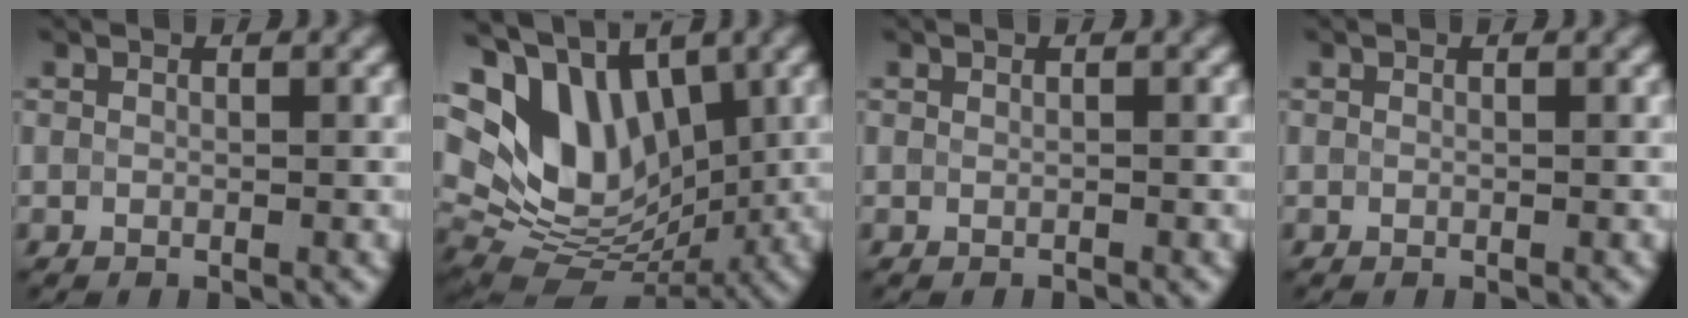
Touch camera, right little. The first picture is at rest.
{"total": 14.1, "force": [4.0, 9.6, 9.5], "torque": [-0.172, 0.024, 0.079]}
{"total": 0.0}
{"total": 0.0}